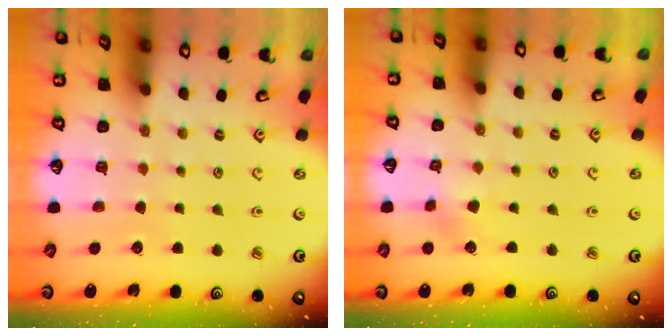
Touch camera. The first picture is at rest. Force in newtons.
{"total": 3.4, "press": 3.3, "slide": 0.9}